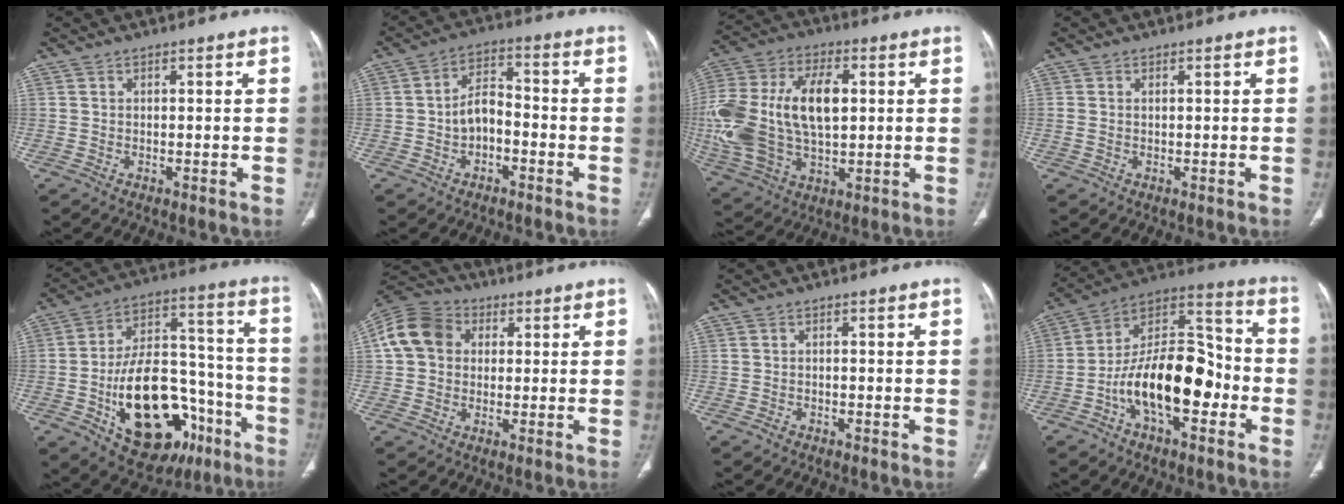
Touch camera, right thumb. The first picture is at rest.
{"total": 6.3, "force": [-1.9, 4.2, 4.3], "torque": [-0.061, 0.037, -0.041]}
{"total": 24.4, "force": [1.8, 14.1, 19.8], "torque": [-0.434, 0.008, 0.038]}
{"total": 0.9, "force": [0.1, 0.6, 0.7], "torque": [-0.027, 0.009, 0.007]}
{"total": 27.4, "force": [-10.4, 15.6, 20.0], "torque": [-0.310, 0.058, -0.146]}
{"total": 10.9, "force": [2.1, 9.1, 5.8], "torque": [-0.101, 0.021, 0.027]}
{"total": 0.7, "force": [-0.5, 0.4, 0.2], "torque": [-0.005, 0.002, -0.012]}
{"total": 20.0, "force": [-5.5, 10.1, 16.3], "torque": [-0.245, 0.062, -0.094]}